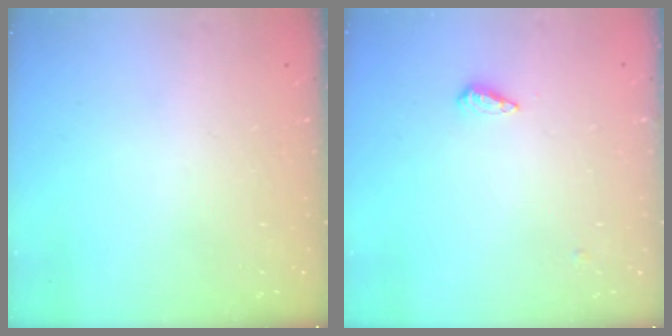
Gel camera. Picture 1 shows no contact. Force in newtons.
{"total": 3.5, "press": 3.5, "slide": 0.4}